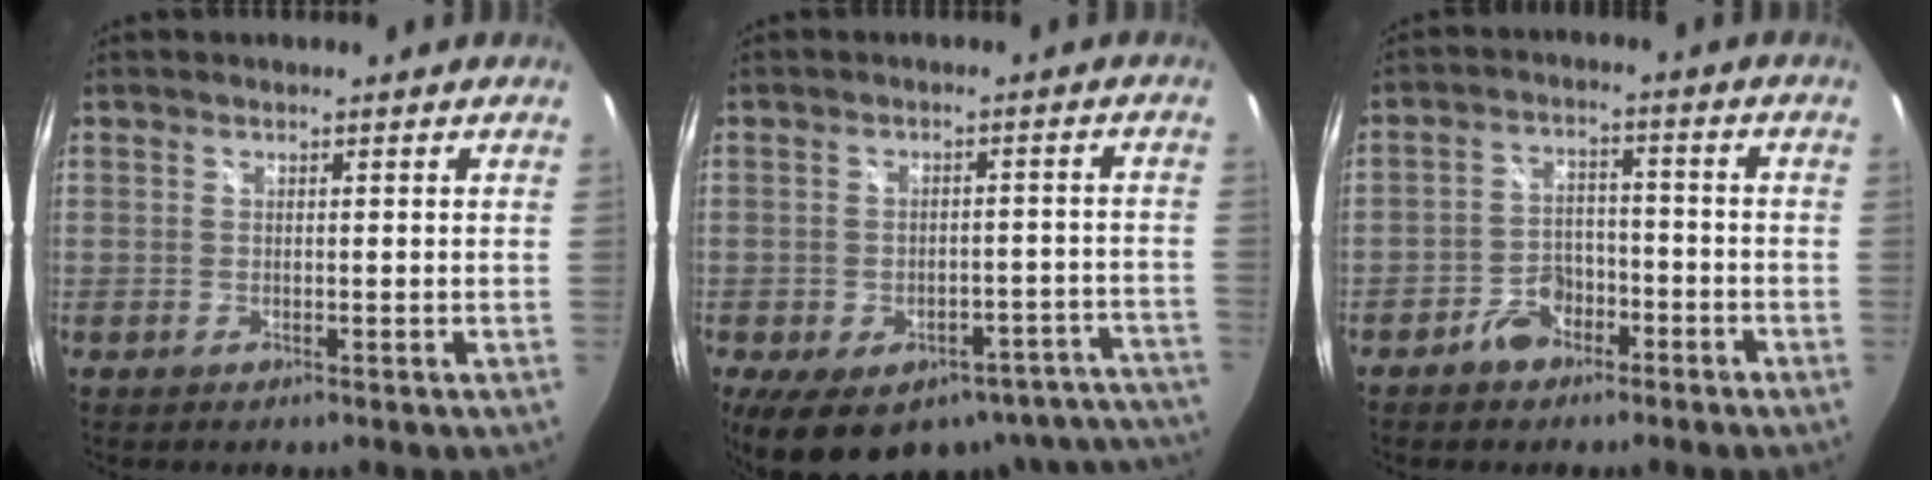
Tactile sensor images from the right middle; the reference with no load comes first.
{"total": 23.5, "force": [-17.9, 10.2, 11.4], "torque": [-0.166, -0.001, -0.203]}
{"total": 6.1, "force": [-4.2, 4.0, 2.1], "torque": [-0.052, 0.019, -0.060]}